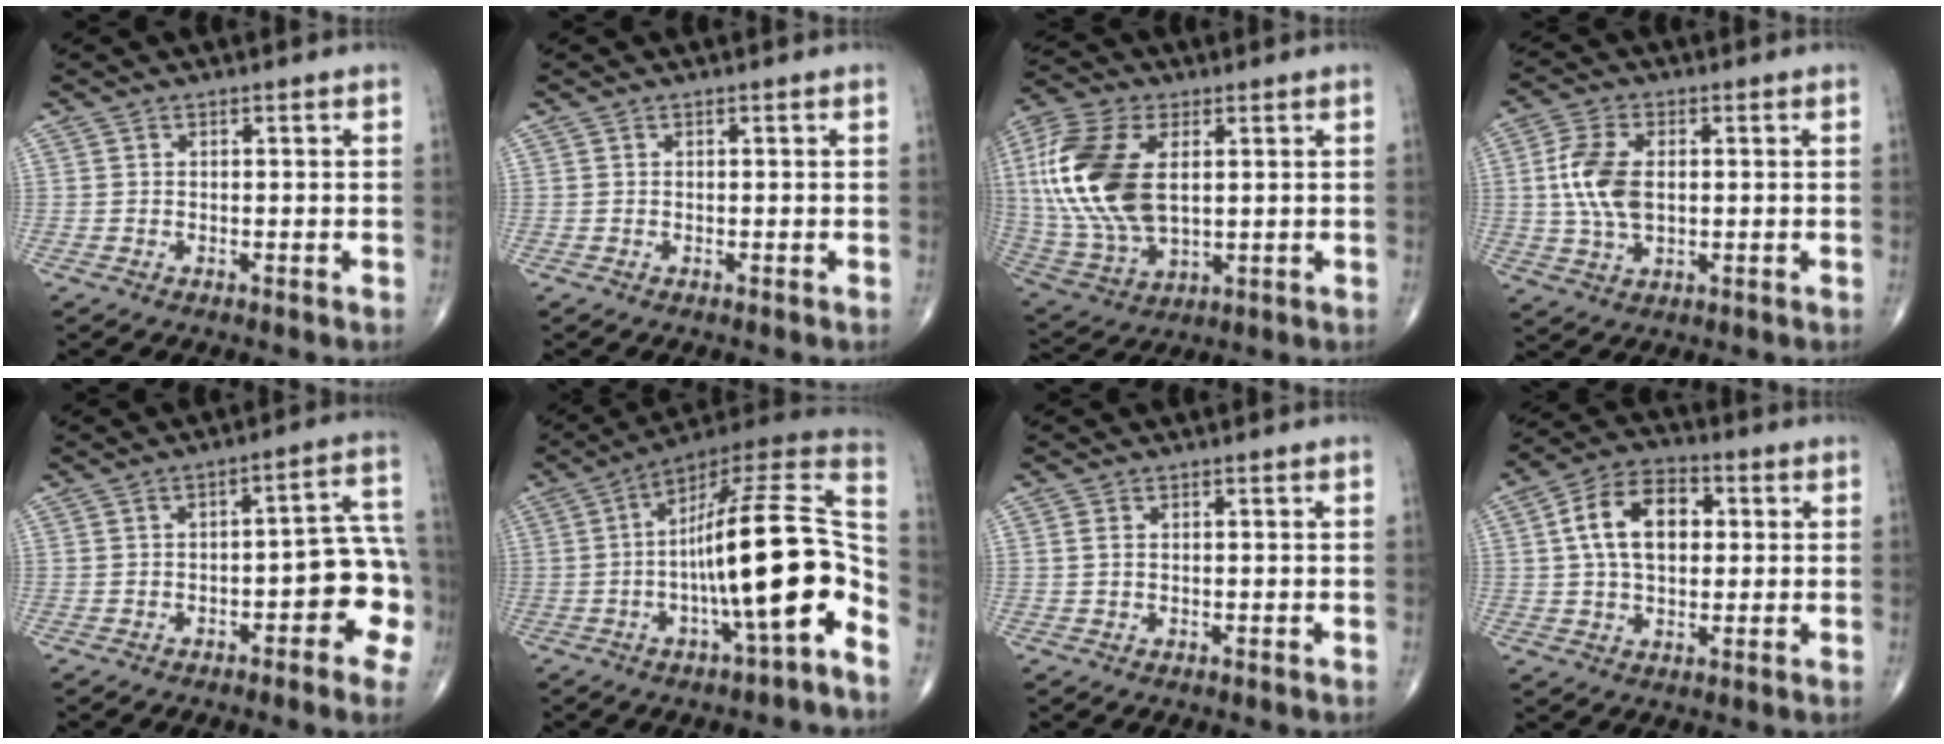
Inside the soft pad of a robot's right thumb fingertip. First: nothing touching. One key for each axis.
{"total": 0.0}
{"total": 20.5, "fx": 3.3, "fy": 11.4, "fz": 16.8, "tx": -0.366, "ty": -0.012, "tz": 0.062}
{"total": 9.5, "fx": 0.8, "fy": 5.4, "fz": 7.8, "tx": -0.165, "ty": 0.002, "tz": 0.018}
{"total": 11.5, "fx": -3.3, "fy": 4.2, "fz": 10.2, "tx": -0.087, "ty": 0.045, "tz": -0.044}
{"total": 20.8, "fx": -5.9, "fy": 4.1, "fz": 19.5, "tx": -0.304, "ty": 0.066, "tz": -0.092}
{"total": 1.1, "fx": 0.2, "fy": 0.6, "fz": 0.8, "tx": -0.019, "ty": 0.004, "tz": 0.006}
{"total": 12.4, "fx": 2.1, "fy": 7.8, "fz": 9.4, "tx": -0.145, "ty": 0.018, "tz": 0.029}